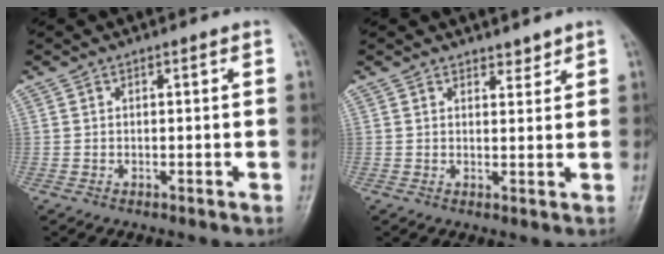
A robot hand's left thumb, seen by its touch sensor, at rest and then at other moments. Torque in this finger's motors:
{"motor_torque": [-0.49, -0.31, -0.22, -0.07, 0.03]}